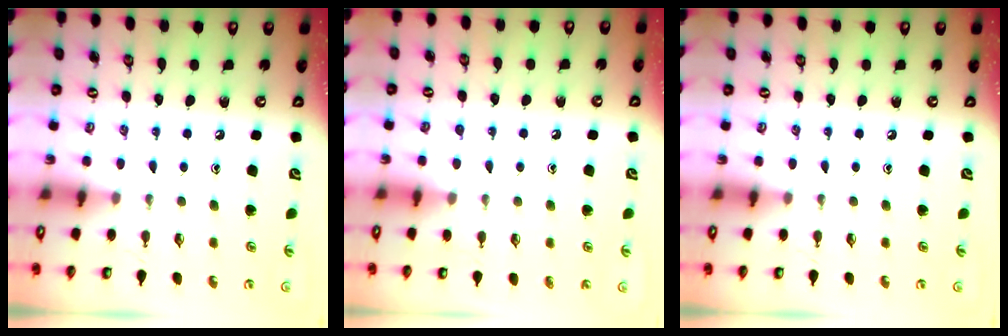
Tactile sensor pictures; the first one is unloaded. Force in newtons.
{"total": 2.4, "press": 2.4, "slide": 0.3}
{"total": 0.0}